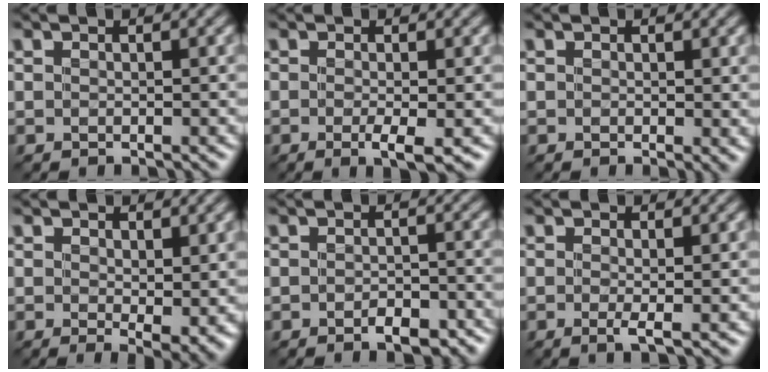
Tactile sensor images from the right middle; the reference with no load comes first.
{"total": 2.1, "force": [-0.7, 0.2, 2.0], "torque": [-0.034, -0.009, -0.011]}
{"total": 1.0, "force": [0.3, 0.2, 0.9], "torque": [-0.010, -0.002, 0.004]}
{"total": 2.9, "force": [0.8, 0.9, 2.7], "torque": [-0.041, -0.010, 0.017]}
{"total": 2.4, "force": [-1.5, 1.0, 1.5], "torque": [-0.025, -0.004, -0.023]}
{"total": 1.3, "force": [-0.3, 0.0, 1.2], "torque": [-0.023, -0.006, -0.008]}